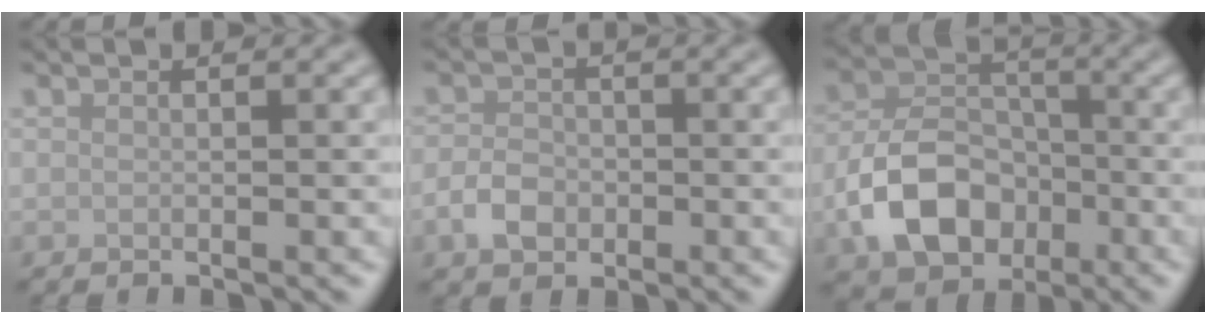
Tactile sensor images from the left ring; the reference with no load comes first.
{"total": 2.8, "force": [-1.1, 2.1, 1.5], "torque": [-0.025, 0.002, -0.025]}
{"total": 7.7, "force": [-2.8, 5.5, 4.6], "torque": [-0.087, -0.002, -0.055]}